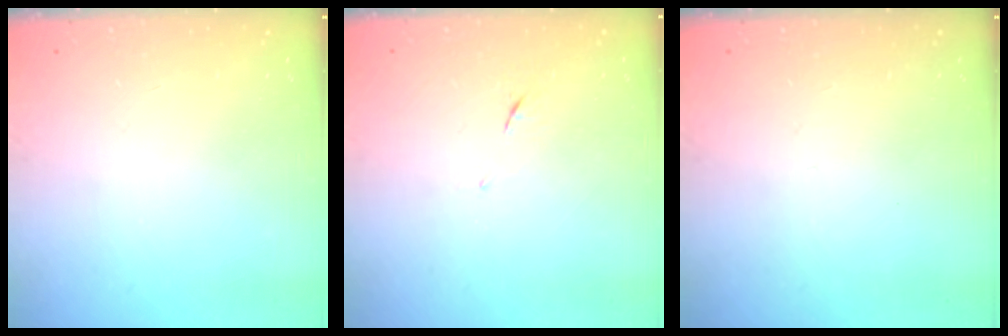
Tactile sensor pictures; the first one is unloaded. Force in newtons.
{"total": 5.1, "press": 5.1, "slide": 0.4}
{"total": 0.0}